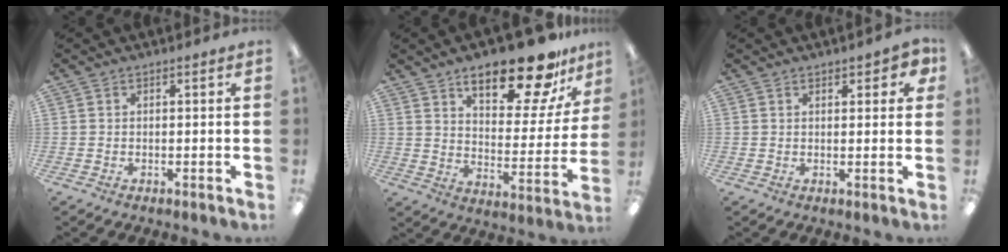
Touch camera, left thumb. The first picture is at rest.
{"total": 20.6, "force": [14.7, 7.4, 12.4], "torque": [-0.174, -0.087, 0.238]}
{"total": 3.2, "force": [1.9, 1.3, 2.2], "torque": [-0.020, -0.006, 0.029]}